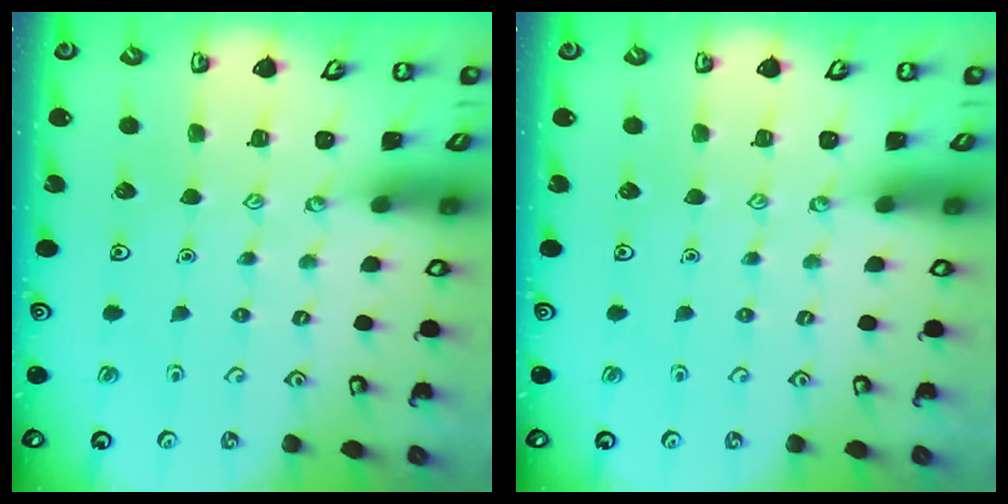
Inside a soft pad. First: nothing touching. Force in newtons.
{"total": 0.0}